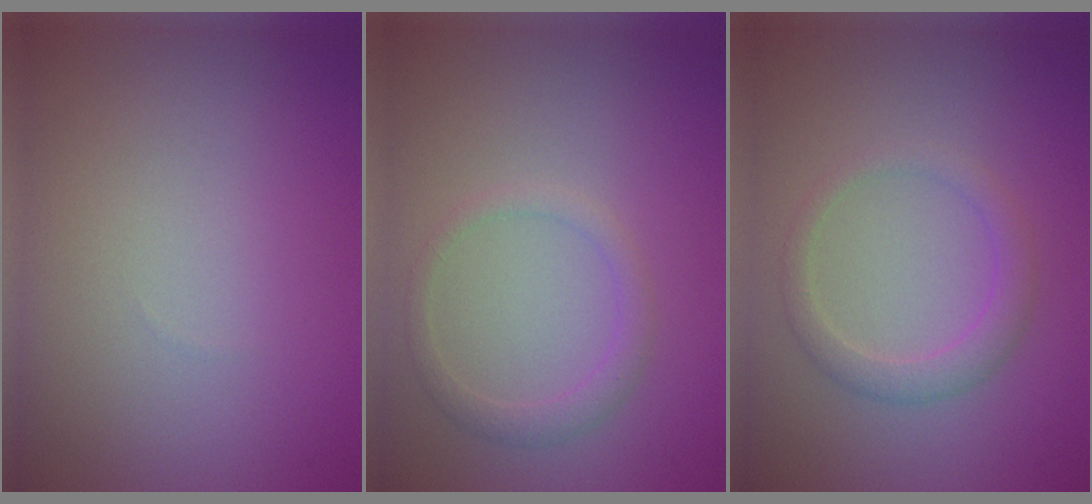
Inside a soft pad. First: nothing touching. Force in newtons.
{"total": 1.6, "press": 1.6, "slide": 0.1}
{"total": 2.2, "press": 2.2, "slide": 0.0}